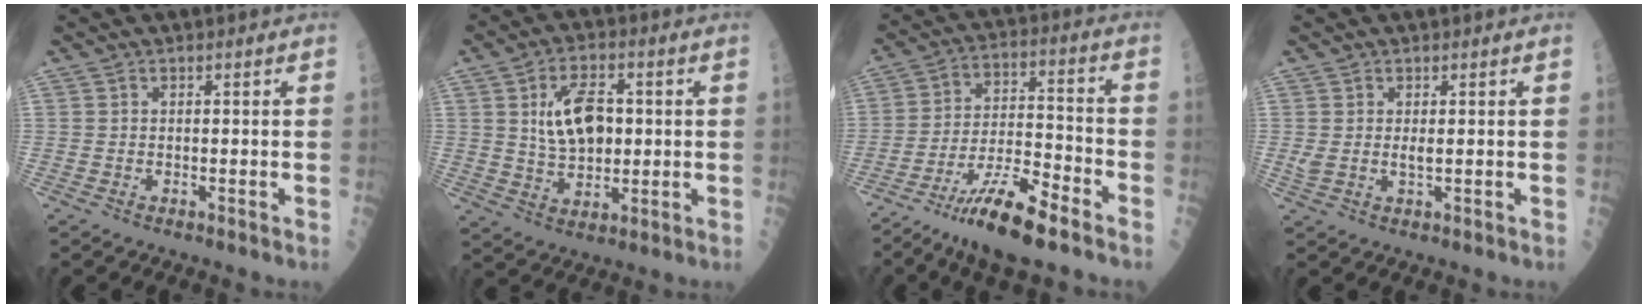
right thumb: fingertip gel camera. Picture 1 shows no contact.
{"total": 10.8, "force": [1.7, 6.2, 8.6], "torque": [-0.127, -0.002, 0.035]}
{"total": 14.9, "force": [-9.6, 2.8, 11.1], "torque": [-0.211, 0.046, -0.169]}
{"total": 2.4, "force": [0.4, 0.8, 2.2], "torque": [-0.049, 0.001, 0.014]}